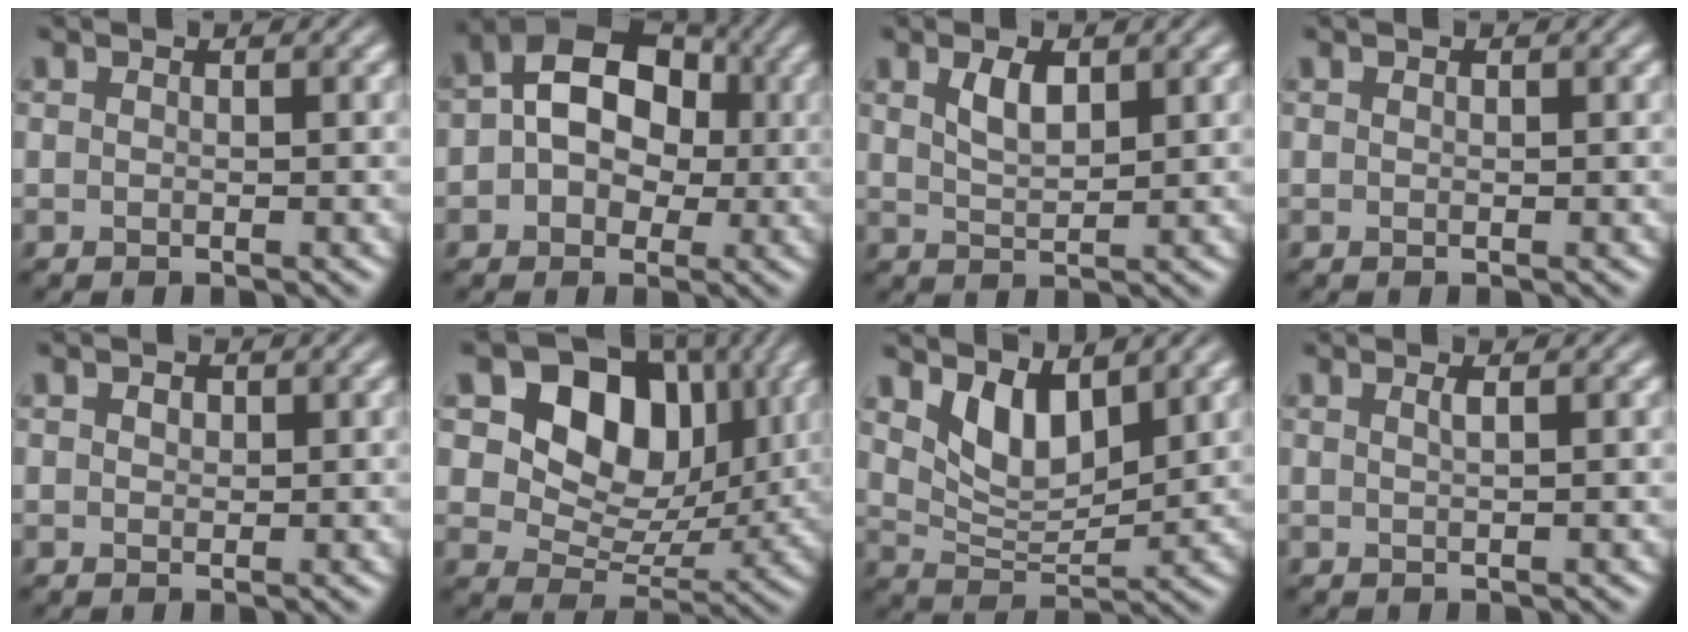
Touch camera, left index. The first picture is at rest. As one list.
[{"total": 9.6, "force": [1.2, 7.0, 6.4], "torque": [-0.083, 0.041, -0.009]}, {"total": 2.5, "force": [1.3, 1.1, 1.8], "torque": [-0.039, -0.001, 0.027]}, {"total": 0.0}, {"total": 0.9, "force": [0.4, 0.7, 0.4], "torque": [-0.008, -0.001, 0.005]}, {"total": 12.0, "force": [4.4, 8.3, 7.4], "torque": [-0.123, 0.008, 0.063]}, {"total": 4.6, "force": [2.7, 2.2, 2.9], "torque": [-0.064, -0.013, 0.050]}, {"total": 0.9, "force": [0.4, 0.3, 0.8], "torque": [-0.009, 0.003, 0.004]}]